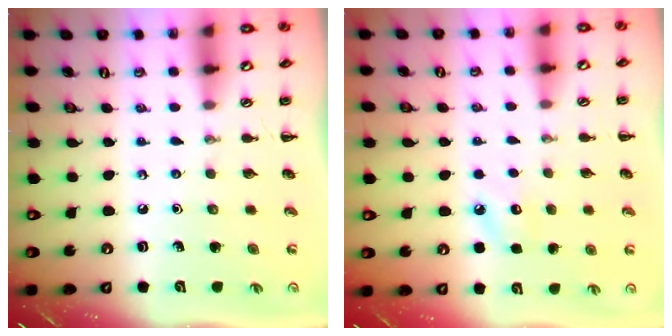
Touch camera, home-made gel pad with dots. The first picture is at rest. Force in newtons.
{"total": 6.7, "press": 6.5, "slide": 1.6}